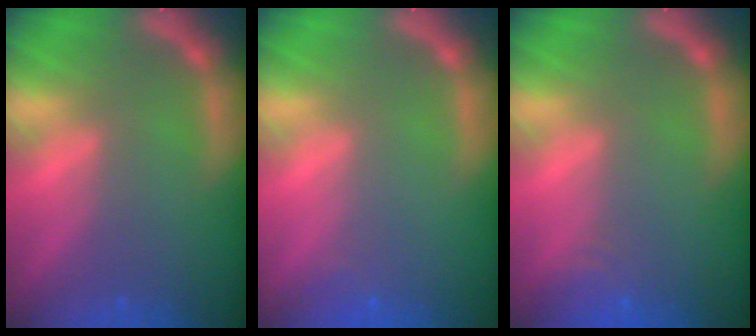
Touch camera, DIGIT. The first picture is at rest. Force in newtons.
{"total": 0.9}
{"total": 2.4}